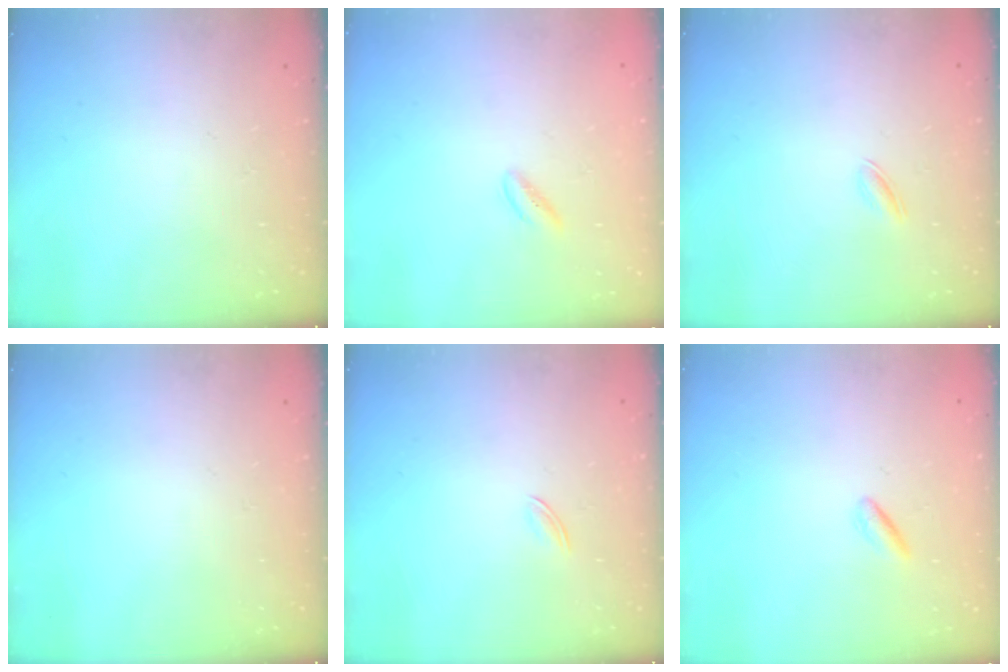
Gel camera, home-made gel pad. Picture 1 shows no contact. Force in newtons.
{"total": 0.8, "press": 0.5, "slide": 0.6}
{"total": 2.3, "press": 2.2, "slide": 0.7}
{"total": 0.0}
{"total": 1.7, "press": 1.7, "slide": 0.5}
{"total": 0.7, "press": 0.4, "slide": 0.5}